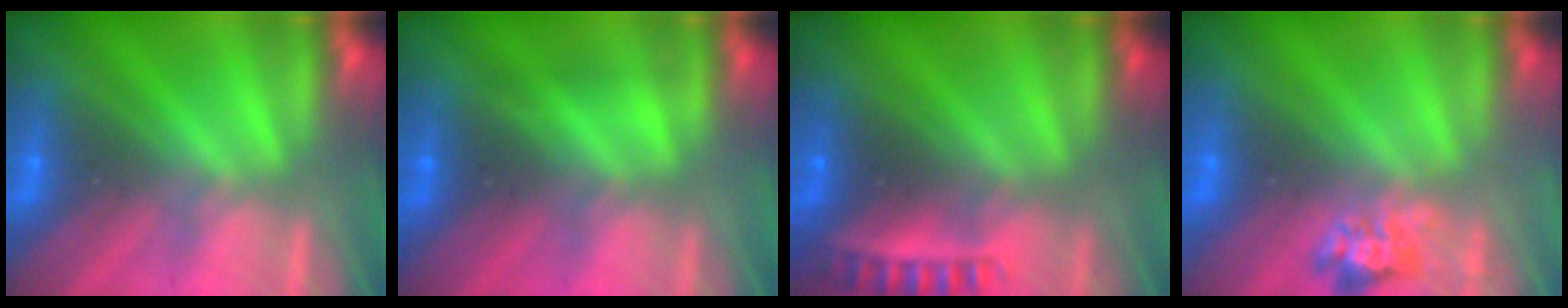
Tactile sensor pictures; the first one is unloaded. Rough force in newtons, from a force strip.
{"total": 1.8}
{"total": 2.4}
{"total": 2.4}